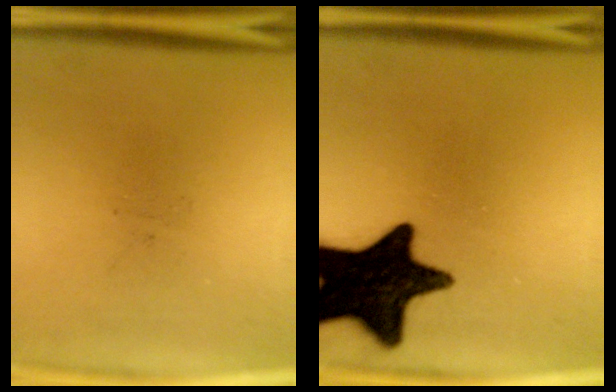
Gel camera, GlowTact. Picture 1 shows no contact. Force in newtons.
{"total": 18.8}